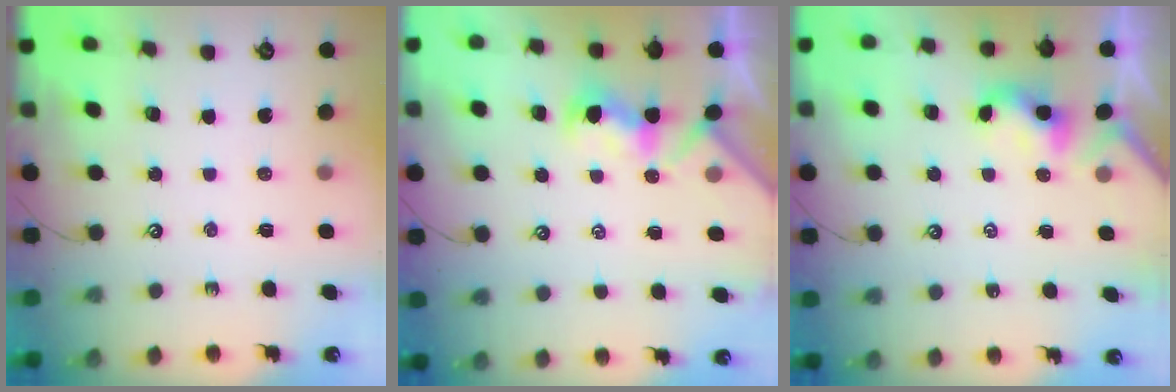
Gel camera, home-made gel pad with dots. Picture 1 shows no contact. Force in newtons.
{"total": 2.8, "press": 2.6, "slide": 0.9}
{"total": 2.2, "press": 2.2, "slide": 0.2}